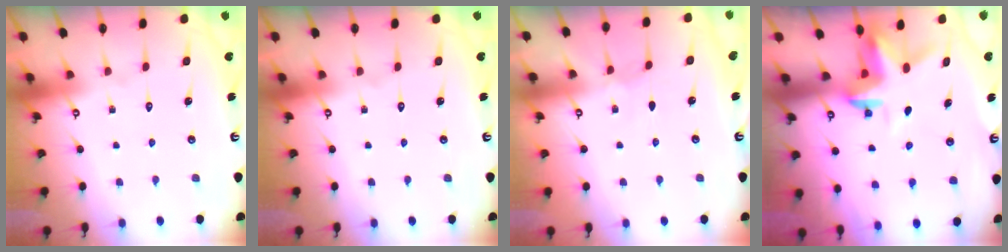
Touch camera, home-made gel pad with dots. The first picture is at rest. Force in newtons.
{"total": 0.0}
{"total": 2.3, "press": 2.3, "slide": 0.4}
{"total": 3.4, "press": 3.4, "slide": 0.3}